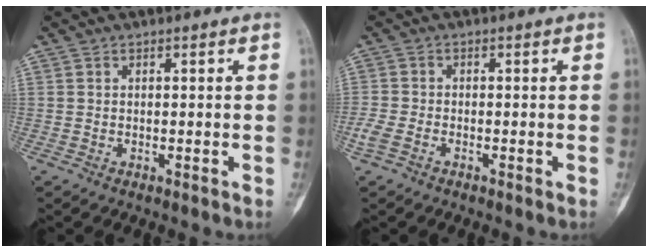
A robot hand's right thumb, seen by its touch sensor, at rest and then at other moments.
{"total": 3.4, "force": [-1.7, 2.0, 2.2], "torque": [-0.055, 0.003, -0.036]}